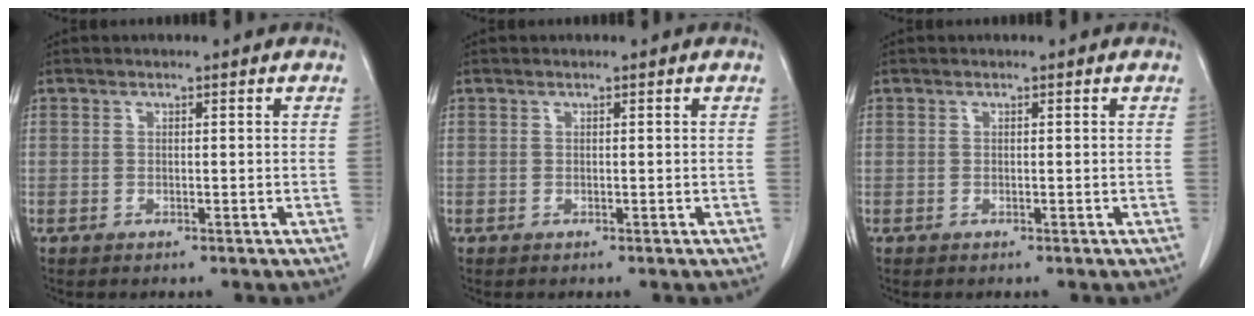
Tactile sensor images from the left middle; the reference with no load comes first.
{"total": 0.0}
{"total": 0.0}